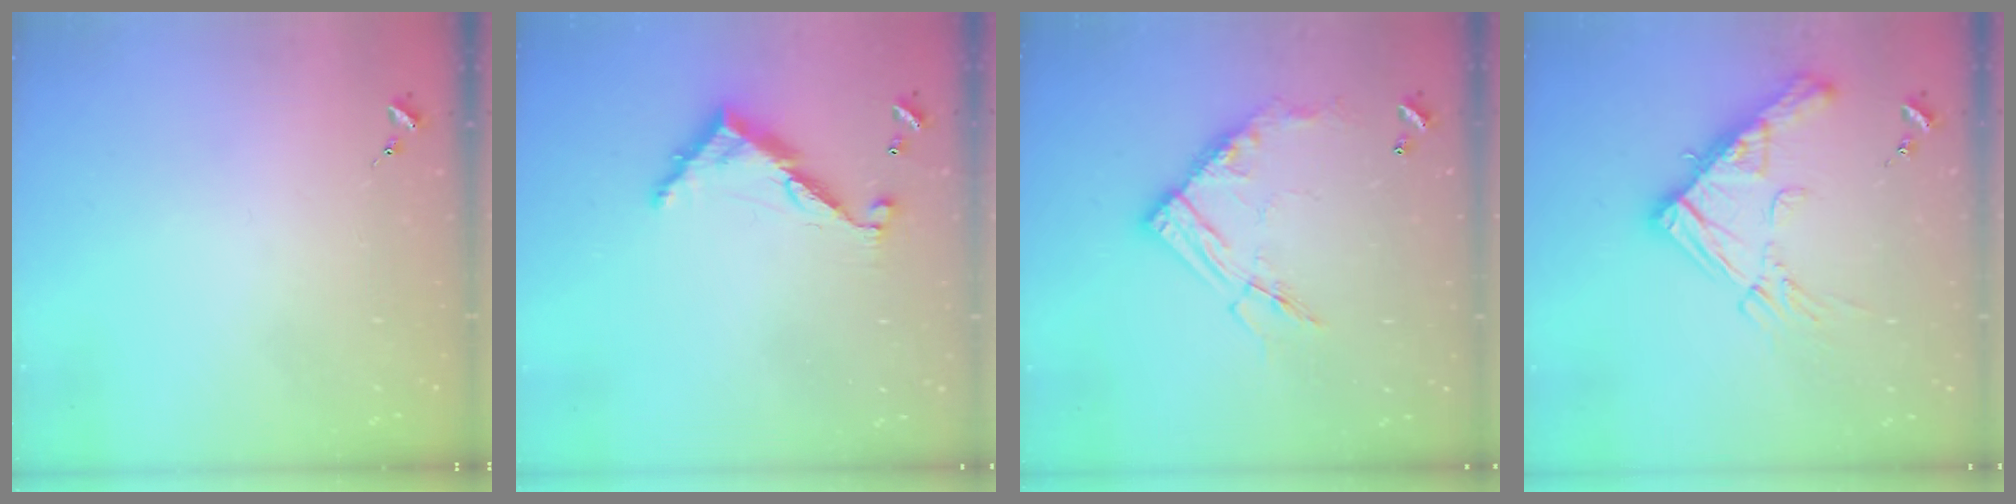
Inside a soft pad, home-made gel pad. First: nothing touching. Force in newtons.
{"total": 9.2, "press": 9.2, "slide": 0.6}
{"total": 15.2, "press": 15.1, "slide": 1.7}
{"total": 17.3, "press": 17.2, "slide": 1.7}